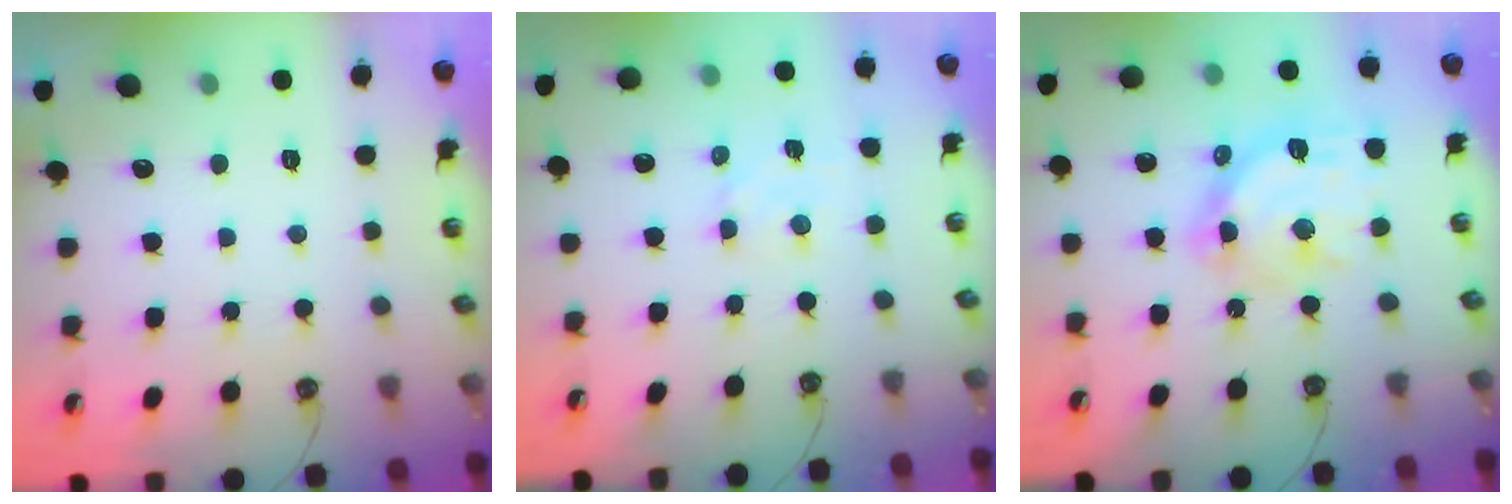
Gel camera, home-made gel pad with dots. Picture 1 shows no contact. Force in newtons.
{"total": 2.5, "press": 2.4, "slide": 0.4}
{"total": 14.8, "press": 14.7, "slide": 1.5}